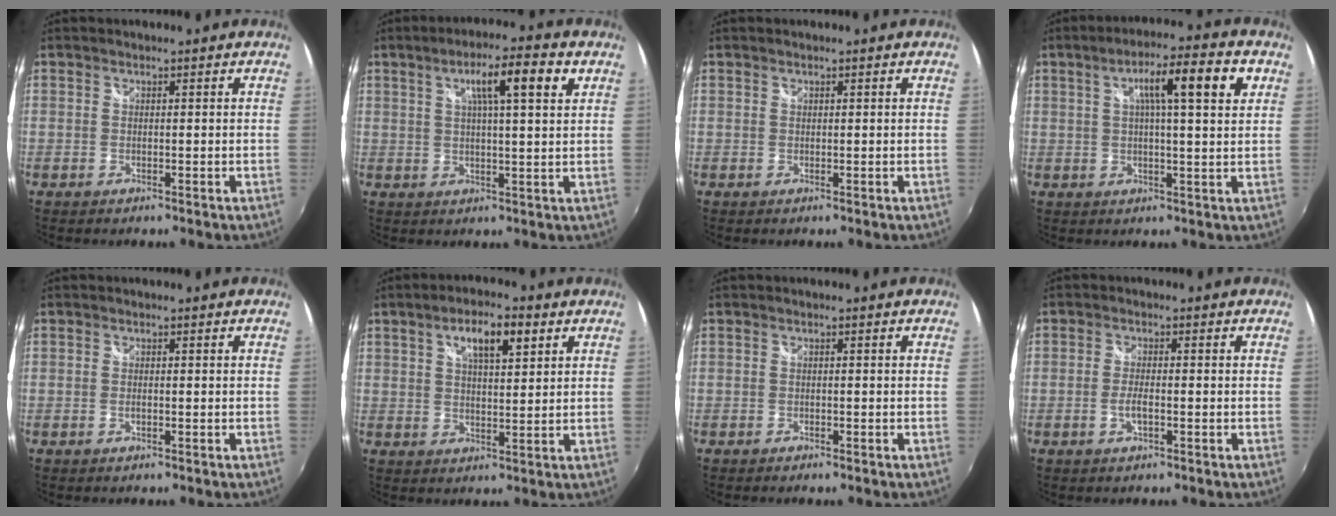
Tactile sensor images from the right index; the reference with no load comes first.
{"total": 9.5, "force": [4.2, 1.4, 8.4], "torque": [-0.139, 0.017, 0.064]}
{"total": 0.0}
{"total": 10.8, "force": [3.9, 1.4, 9.9], "torque": [-0.157, 0.024, 0.058]}
{"total": 0.6, "force": [-0.2, 0.2, 0.5], "torque": [-0.013, 0.000, -0.004]}
{"total": 7.7, "force": [3.7, 2.7, 6.2], "torque": [-0.101, 0.013, 0.063]}
{"total": 0.8, "force": [-0.7, 0.3, 0.2], "torque": [-0.008, -0.003, -0.013]}
{"total": 2.6, "force": [-1.0, 0.6, 2.3], "torque": [-0.054, 0.000, -0.019]}